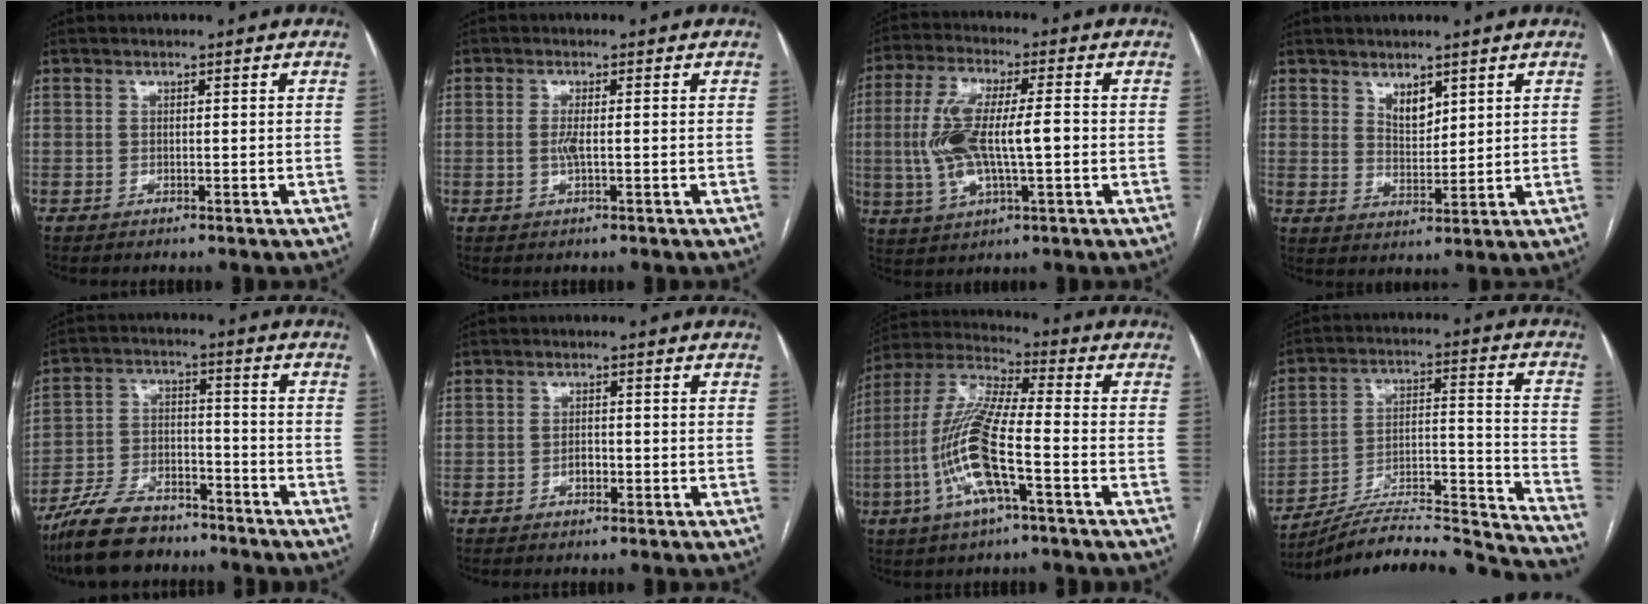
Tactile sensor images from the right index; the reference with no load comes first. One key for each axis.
{"total": 1.9, "fx": -0.4, "fy": 0.1, "fz": 1.9, "tx": -0.043, "ty": -0.001, "tz": -0.009}
{"total": 12.2, "fx": -0.9, "fy": 3.4, "fz": 11.7, "tx": -0.245, "ty": 0.011, "tz": -0.011}
{"total": 3.8, "fx": 2.5, "fy": 1.8, "fz": 2.2, "tx": -0.039, "ty": -0.007, "tz": 0.052}
{"total": 12.5, "fx": -10.2, "fy": 4.7, "fz": 5.5, "tx": -0.111, "ty": -0.003, "tz": -0.183}
{"total": 1.7, "fx": -0.8, "fy": 0.9, "fz": 1.2, "tx": -0.021, "ty": 0.005, "tz": -0.013}
{"total": 14.6, "fx": -4.3, "fy": 2.2, "fz": 13.7, "tx": -0.295, "ty": -0.001, "tz": -0.084}
{"total": 25.4, "fx": -24.1, "fy": 1.1, "fz": 8.0, "tx": -0.078, "ty": 0.027, "tz": -0.354}